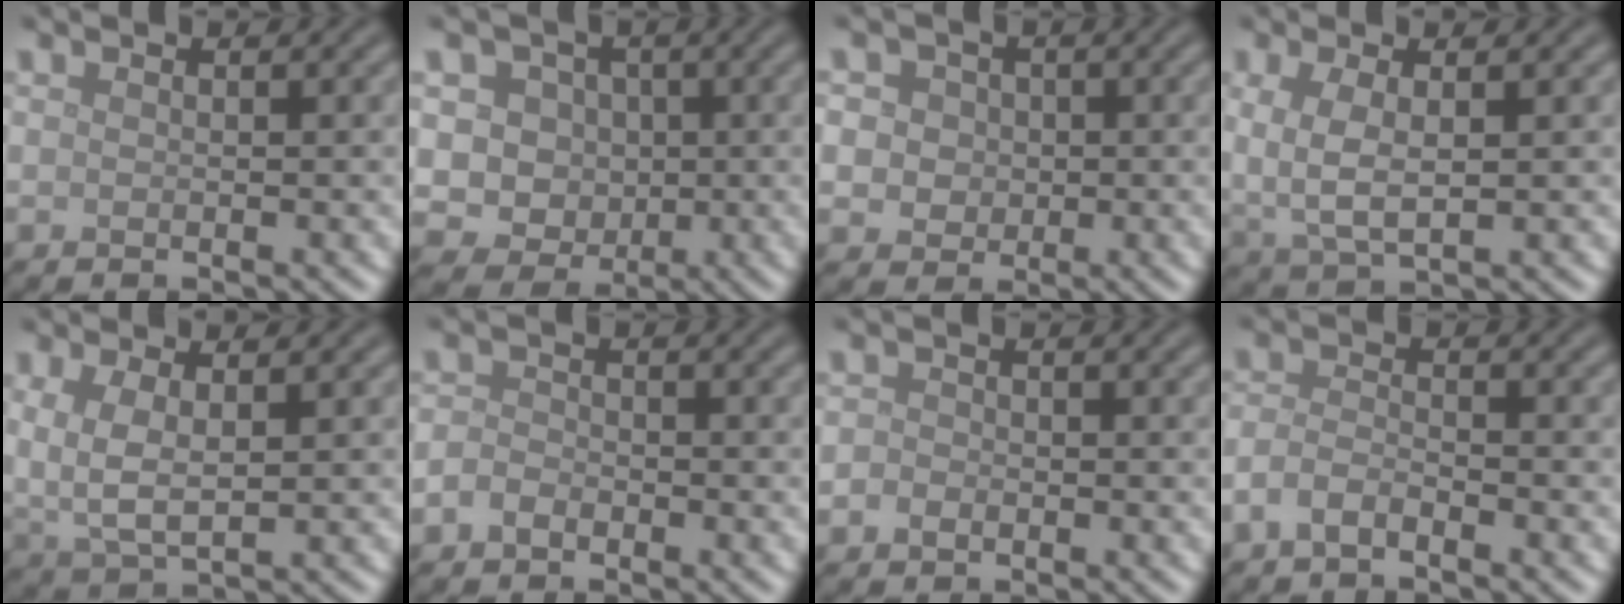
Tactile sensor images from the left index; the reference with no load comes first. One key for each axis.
{"total": 5.4, "fx": 0.5, "fy": 5.0, "fz": 2.2, "tx": -0.019, "ty": 0.012, "tz": -0.013}
{"total": 6.2, "fx": 1.7, "fy": 5.3, "fz": 2.7, "tx": -0.036, "ty": 0.030, "tz": 0.003}
{"total": 3.8, "fx": 0.4, "fy": 1.8, "fz": 3.4, "tx": -0.079, "ty": -0.002, "tz": 0.010}
{"total": 4.0, "fx": 0.8, "fy": 1.8, "fz": 3.5, "tx": -0.080, "ty": -0.003, "tz": 0.018}
{"total": 1.8, "fx": -0.9, "fy": 1.3, "fz": 0.8, "tx": -0.016, "ty": 0.002, "tz": -0.024}
{"total": 1.3, "fx": -0.5, "fy": 1.1, "fz": 0.6, "tx": -0.005, "ty": -0.001, "tz": -0.014}
{"total": 2.3, "fx": -1.6, "fy": 0.8, "fz": 1.4, "tx": -0.033, "ty": 0.004, "tz": -0.040}